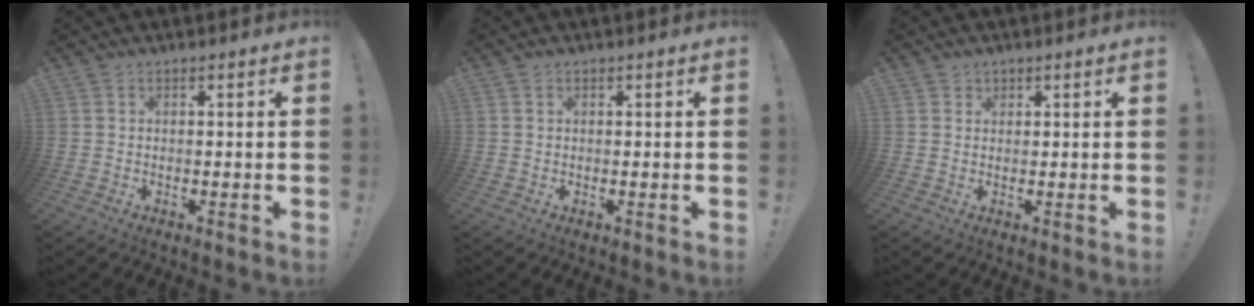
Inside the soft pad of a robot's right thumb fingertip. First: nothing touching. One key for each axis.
{"total": 0.6, "fx": 0.3, "fy": 0.5, "fz": 0.0, "tx": -0.003, "ty": 0.003, "tz": 0.006}
{"total": 1.4, "fx": 1.1, "fy": 0.9, "fz": 0.0, "tx": 0.001, "ty": -0.004, "tz": 0.019}